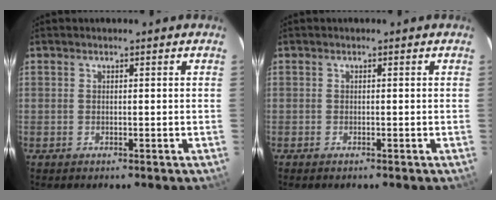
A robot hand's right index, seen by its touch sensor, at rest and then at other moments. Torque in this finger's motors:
{"motor_torque": [0.03, 0.08, -0.01, 0.01]}